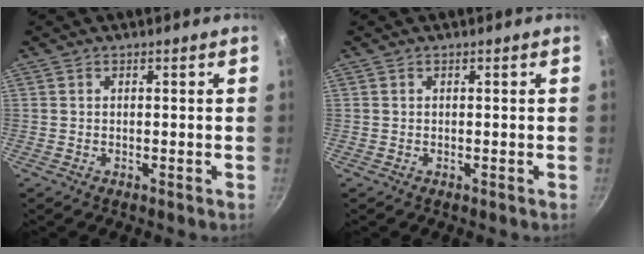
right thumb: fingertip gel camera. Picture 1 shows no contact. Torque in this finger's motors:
{"motor_torque": [-0.09, -0.09, 0.03, 0.03, 0.01]}